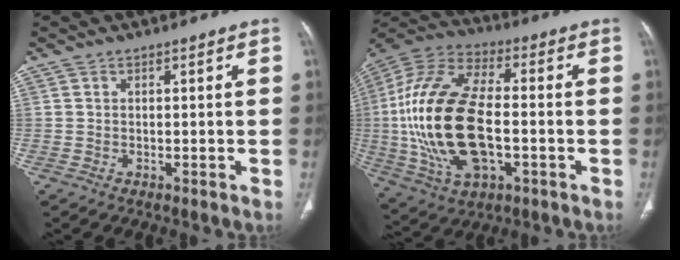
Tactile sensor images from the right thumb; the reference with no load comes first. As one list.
[{"total": 25.1, "force": [-2.4, 12.8, 21.5], "torque": [-0.452, 0.008, -0.038]}]